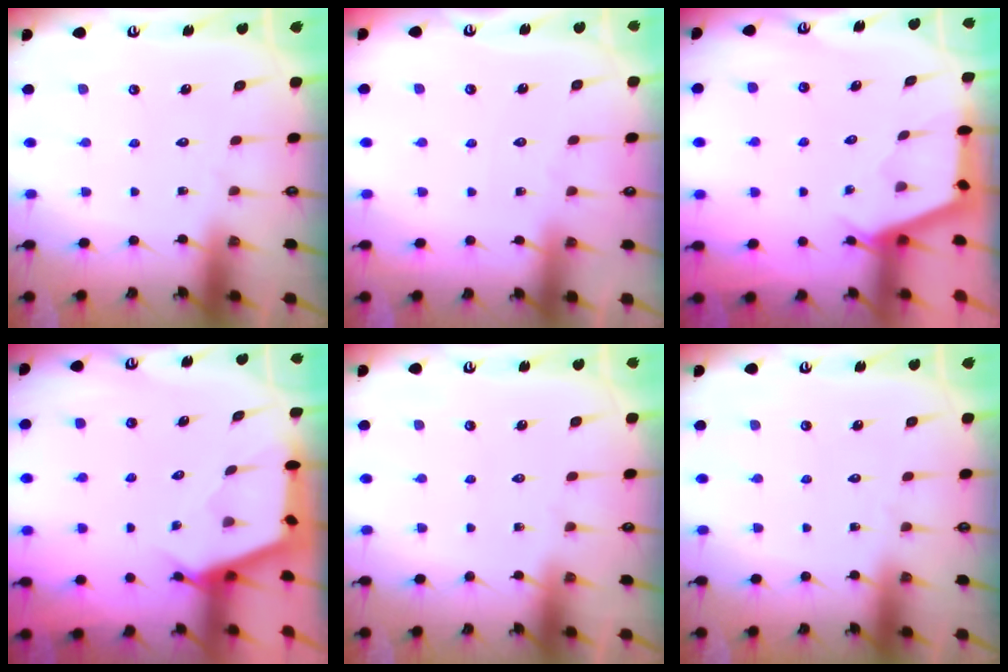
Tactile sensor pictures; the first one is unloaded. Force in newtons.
{"total": 1.8, "press": 1.8, "slide": 0.3}
{"total": 2.8, "press": 2.7, "slide": 0.4}
{"total": 2.6, "press": 2.6, "slide": 0.3}
{"total": 0.0}
{"total": 0.0}